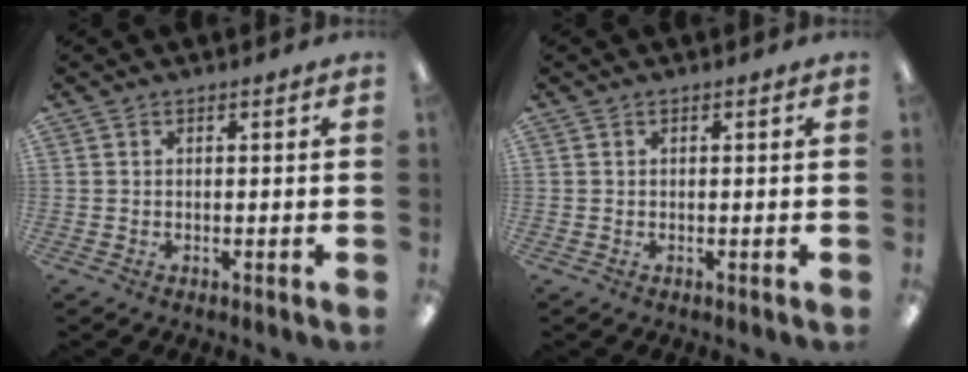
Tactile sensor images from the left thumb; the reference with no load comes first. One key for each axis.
{"total": 0.0}